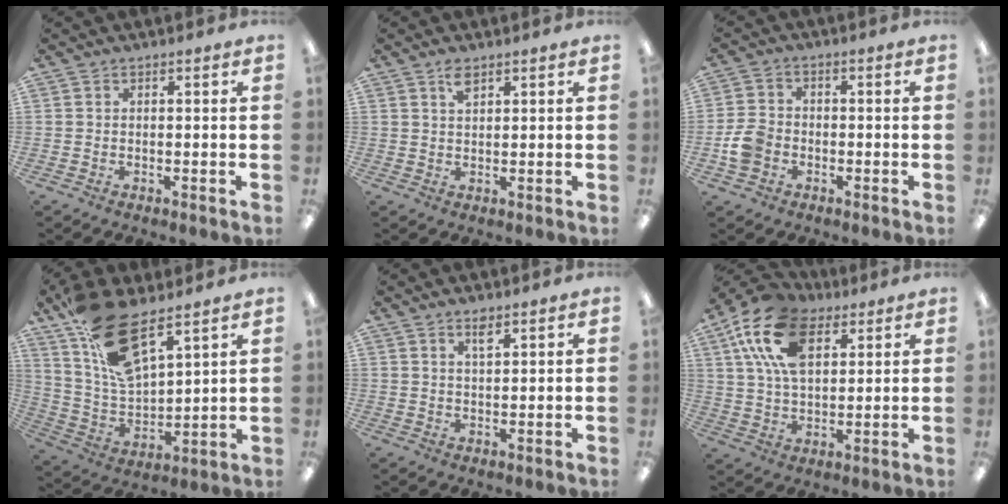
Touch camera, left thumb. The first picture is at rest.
{"total": 2.6, "force": [1.9, 1.0, 1.4], "torque": [-0.025, -0.002, 0.034]}
{"total": 6.1, "force": [-1.9, 4.8, 3.2], "torque": [-0.066, 0.012, -0.033]}
{"total": 18.0, "force": [12.0, 6.9, 11.5], "torque": [-0.239, -0.059, 0.219]}
{"total": 3.0, "force": [2.1, 0.9, 1.9], "torque": [-0.035, 0.000, 0.036]}
{"total": 18.2, "force": [8.8, 10.3, 12.1], "torque": [-0.257, -0.013, 0.154]}